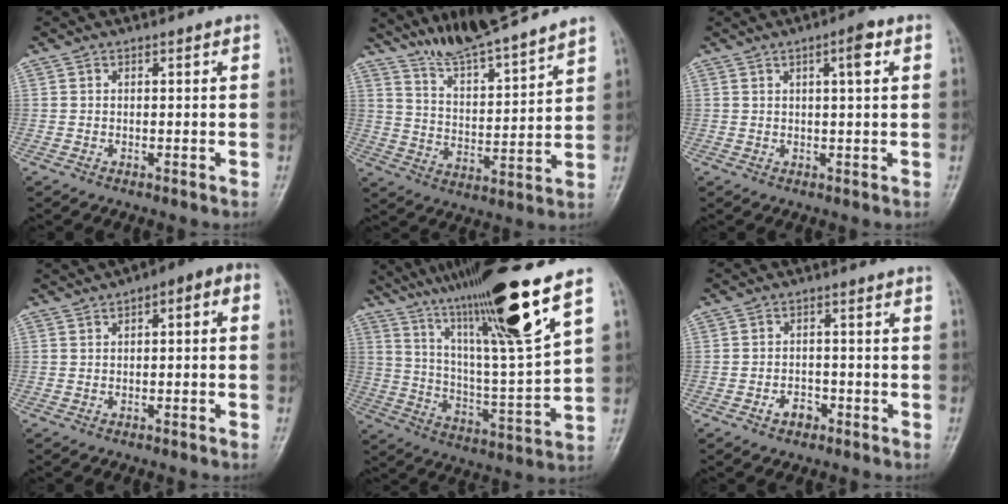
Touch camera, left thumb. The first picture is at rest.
{"total": 13.7, "force": [12.2, 1.0, 6.2], "torque": [-0.089, -0.069, 0.218]}
{"total": 4.0, "force": [1.5, 0.8, 3.6], "torque": [-0.052, 0.001, 0.022]}
{"total": 6.4, "force": [1.3, 3.1, 5.4], "torque": [-0.058, 0.033, 0.006]}
{"total": 22.1, "force": [13.9, 1.6, 17.1], "torque": [-0.279, -0.054, 0.243]}
{"total": 3.2, "force": [-1.8, 2.2, 1.5], "torque": [-0.013, 0.017, -0.028]}